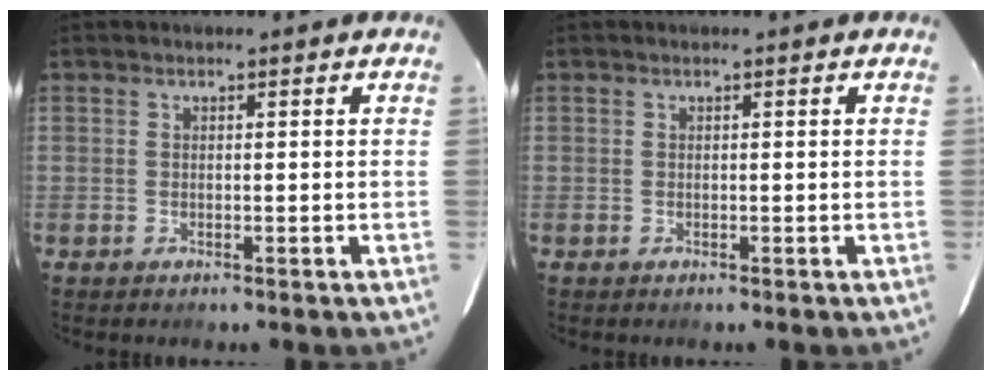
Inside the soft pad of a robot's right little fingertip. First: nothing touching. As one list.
[{"total": 0.0}]